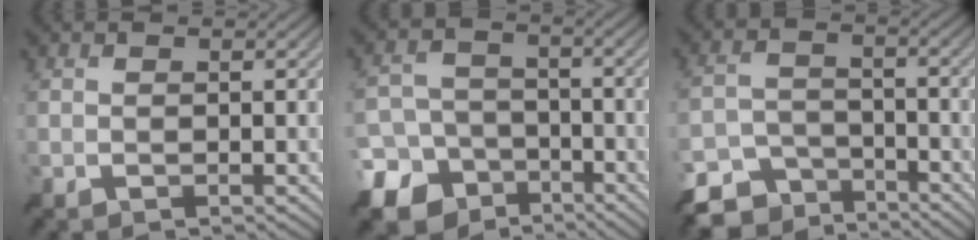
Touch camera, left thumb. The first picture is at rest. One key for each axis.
{"total": 12.6, "fx": -7.4, "fy": 9.6, "fz": 3.3, "tx": -0.108, "ty": -0.038, "tz": -0.137}
{"total": 8.5, "fx": -6.9, "fy": 4.0, "fz": 2.9, "tx": -0.059, "ty": -0.015, "tz": -0.124}